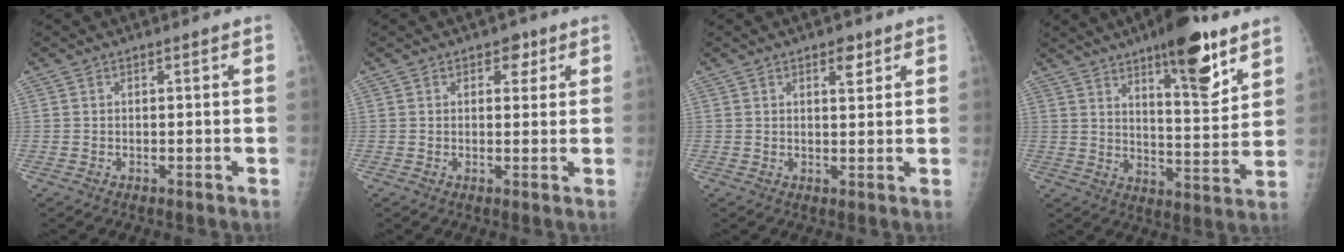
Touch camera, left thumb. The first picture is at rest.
{"total": 3.1, "force": [1.6, 2.1, 1.7], "torque": [-0.001, -0.005, 0.018]}
{"total": 3.2, "force": [1.9, 1.5, 2.2], "torque": [-0.020, -0.010, 0.027]}
{"total": 15.8, "force": [9.7, 4.6, 11.6], "torque": [-0.138, -0.061, 0.147]}